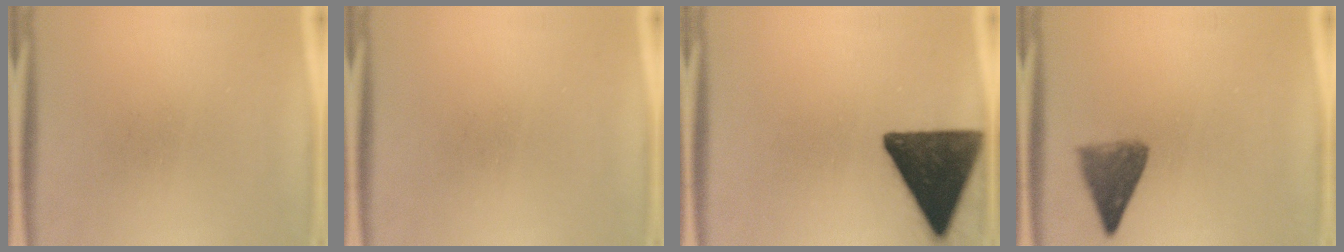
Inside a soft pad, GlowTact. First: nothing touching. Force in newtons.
{"total": 0.0}
{"total": 16.2}
{"total": 5.4}